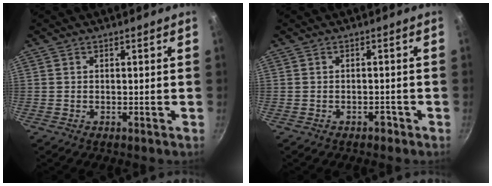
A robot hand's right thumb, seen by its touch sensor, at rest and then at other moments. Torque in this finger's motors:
{"motor_torque": [0.43, -0.06, 0.38, -0.42, 0.05]}